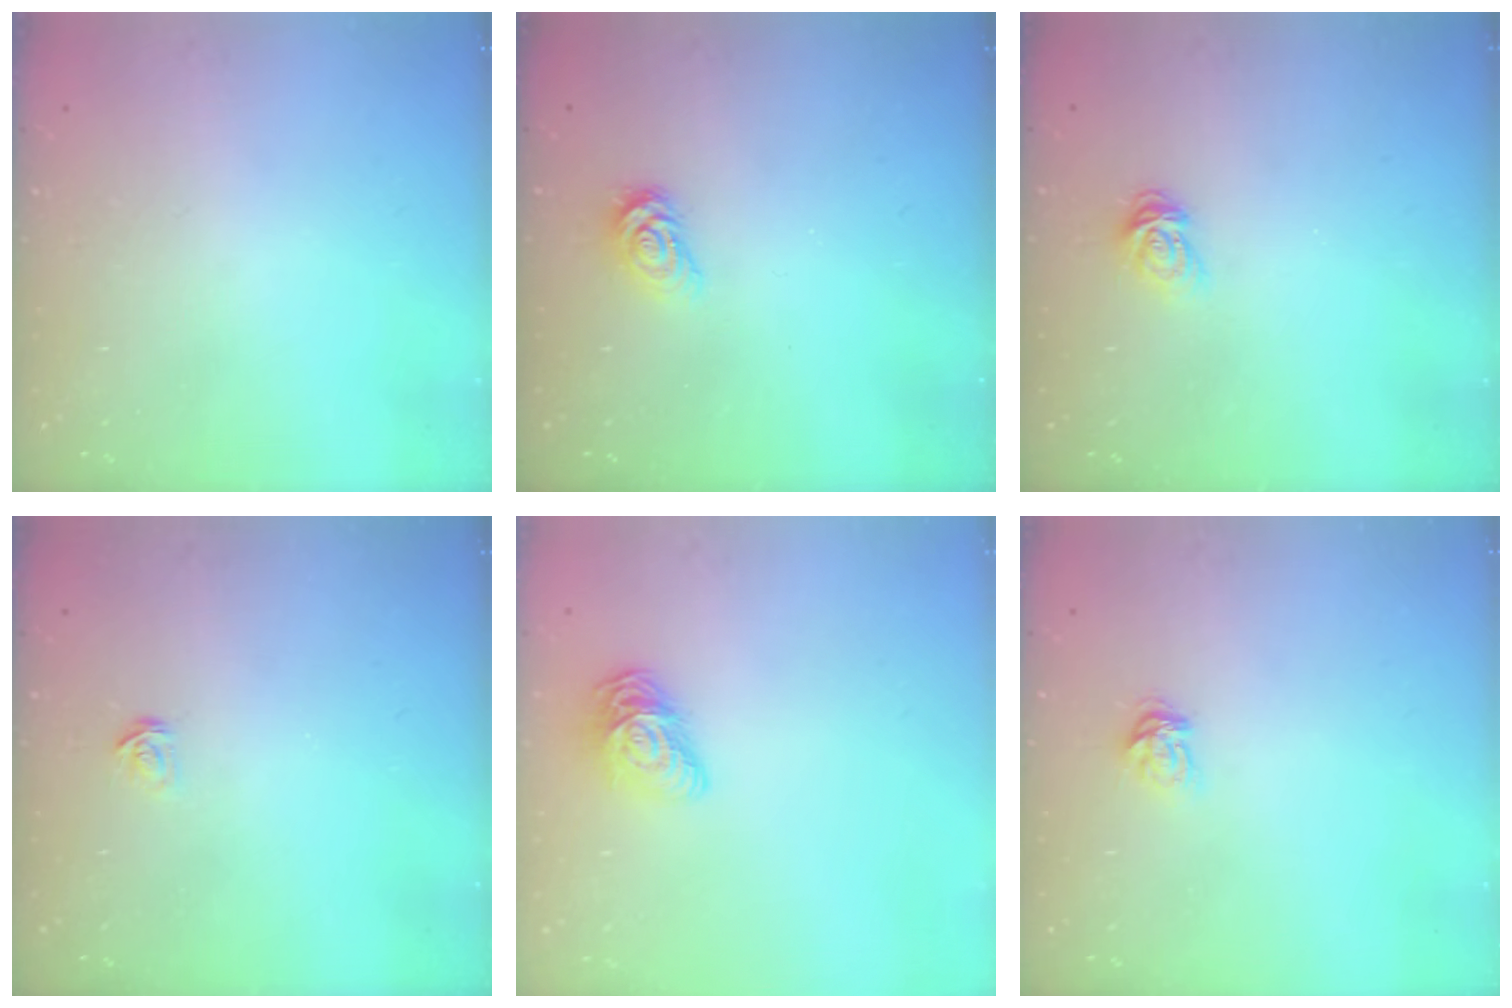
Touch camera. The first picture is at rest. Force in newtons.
{"total": 4.1, "press": 4.1, "slide": 0.4}
{"total": 5.9, "press": 5.8, "slide": 0.9}
{"total": 2.1, "press": 2.1, "slide": 0.2}
{"total": 10.6, "press": 10.6, "slide": 1.0}
{"total": 5.5, "press": 5.5, "slide": 0.6}